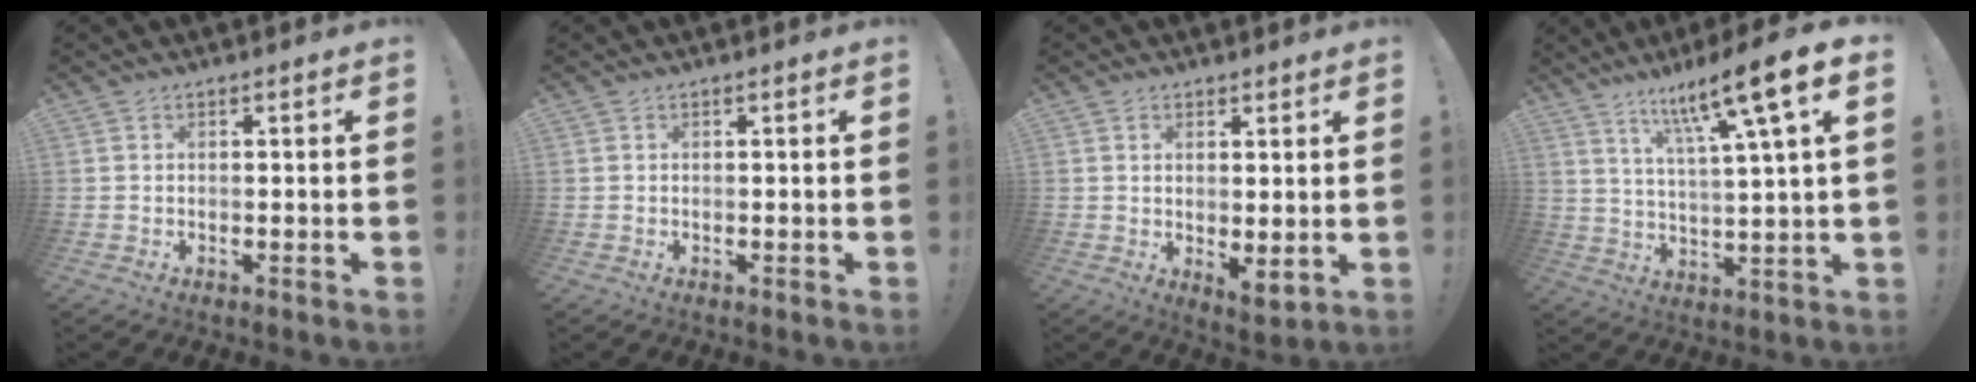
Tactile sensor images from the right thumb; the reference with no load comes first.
{"total": 0.0}
{"total": 3.5, "force": [1.1, 1.4, 3.1], "torque": [-0.038, -0.020, 0.023]}
{"total": 13.6, "force": [7.5, 0.5, 11.3], "torque": [-0.194, -0.041, 0.106]}